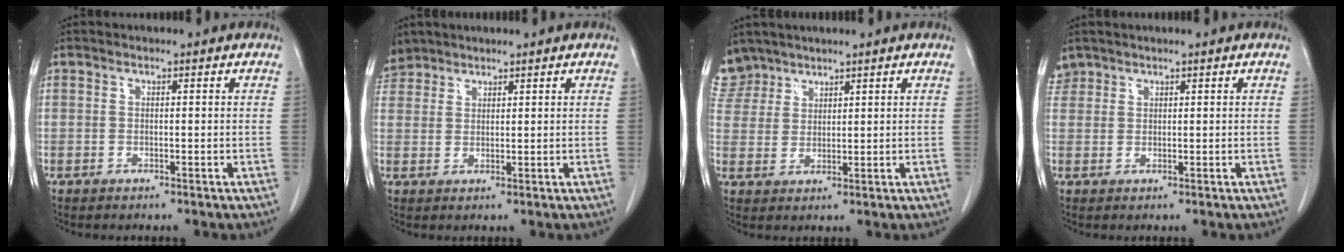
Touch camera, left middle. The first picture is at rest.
{"total": 4.0, "force": [3.6, 1.8, 0.0], "torque": [-0.001, 0.013, 0.073]}
{"total": 6.6, "force": [5.5, 3.6, 0.0], "torque": [-0.004, 0.007, 0.118]}
{"total": 1.9, "force": [1.7, 1.0, -0.2], "torque": [0.004, 0.013, 0.033]}